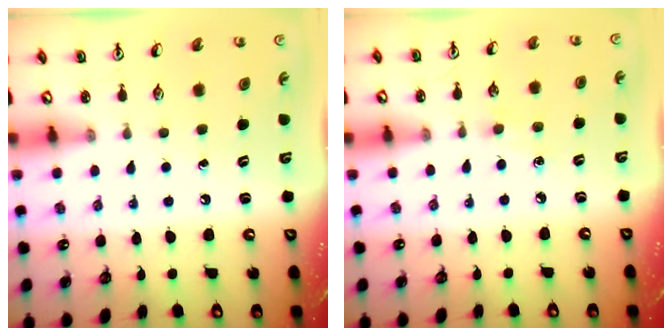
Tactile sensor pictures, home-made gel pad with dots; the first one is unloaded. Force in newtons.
{"total": 2.9, "press": 2.9, "slide": 0.5}